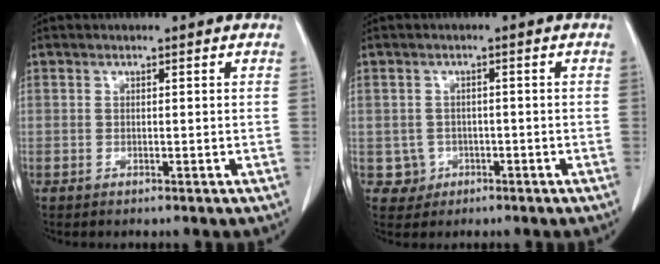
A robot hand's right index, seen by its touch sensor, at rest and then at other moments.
{"total": 2.9, "force": [-0.9, 2.8, 0.0], "torque": [0.010, 0.012, -0.010]}